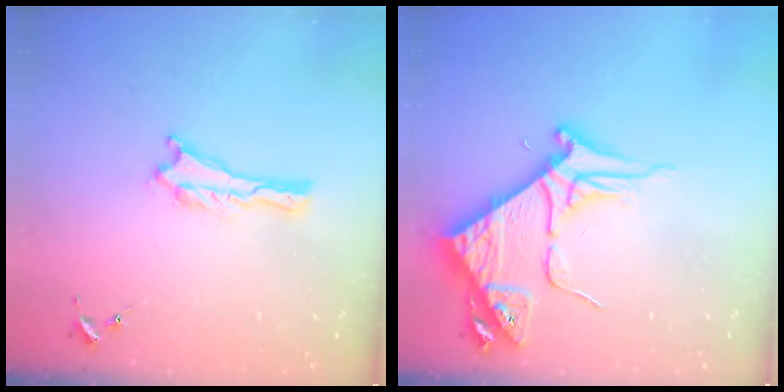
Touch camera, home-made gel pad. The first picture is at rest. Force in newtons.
{"total": 9.4, "press": 9.3, "slide": 1.1}